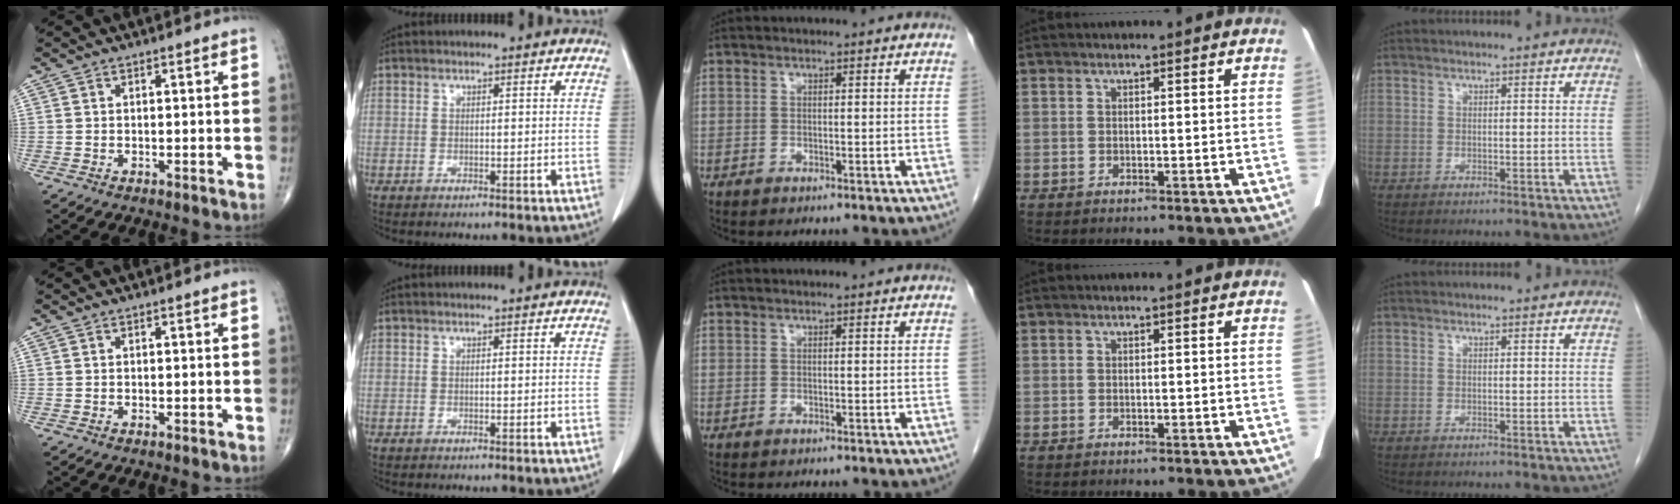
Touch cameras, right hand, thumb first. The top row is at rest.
{}